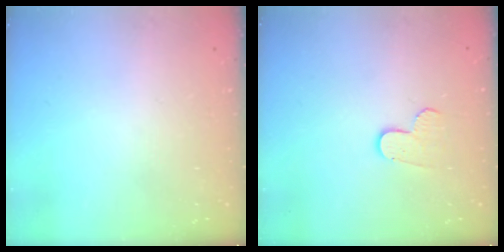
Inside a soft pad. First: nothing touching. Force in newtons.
{"total": 6.6, "press": 6.6, "slide": 0.6}